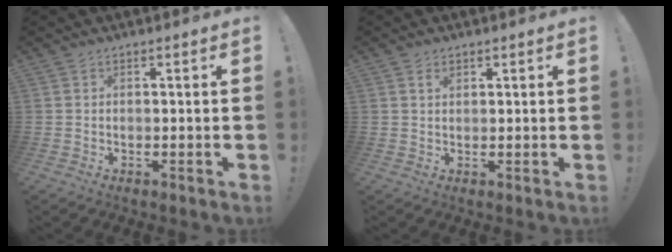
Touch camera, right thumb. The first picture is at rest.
{"total": 1.3, "force": [0.8, 0.7, 0.8], "torque": [-0.007, -0.003, 0.012]}